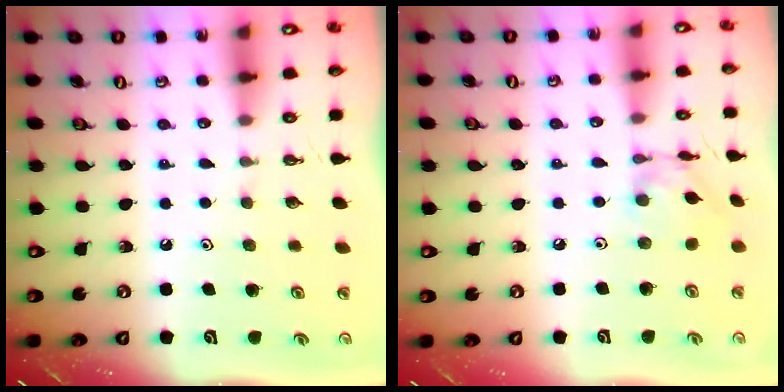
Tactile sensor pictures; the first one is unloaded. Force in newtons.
{"total": 6.5, "press": 6.5, "slide": 0.4}